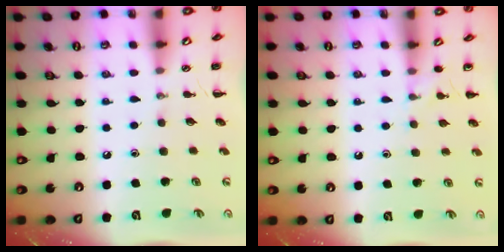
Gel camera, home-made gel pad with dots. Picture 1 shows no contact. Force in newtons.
{"total": 4.8, "press": 4.5, "slide": 1.7}